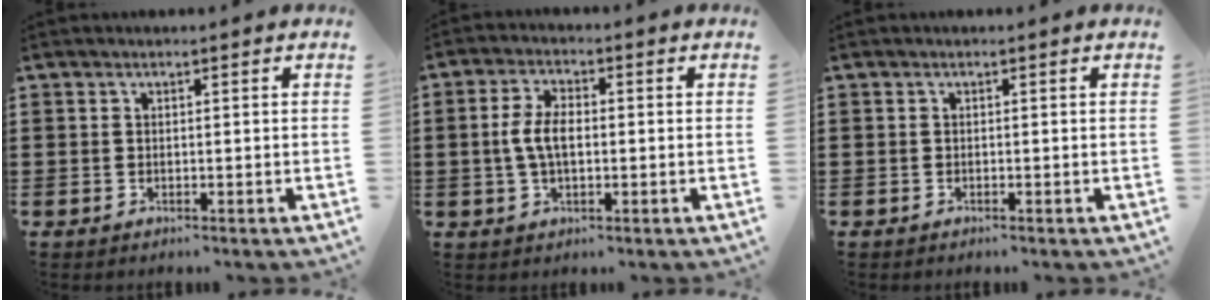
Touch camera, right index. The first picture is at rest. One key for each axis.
{"total": 5.5, "fx": -0.2, "fy": 2.8, "fz": 4.7, "tx": -0.118, "ty": -0.002, "tz": -0.014}
{"total": 0.0}